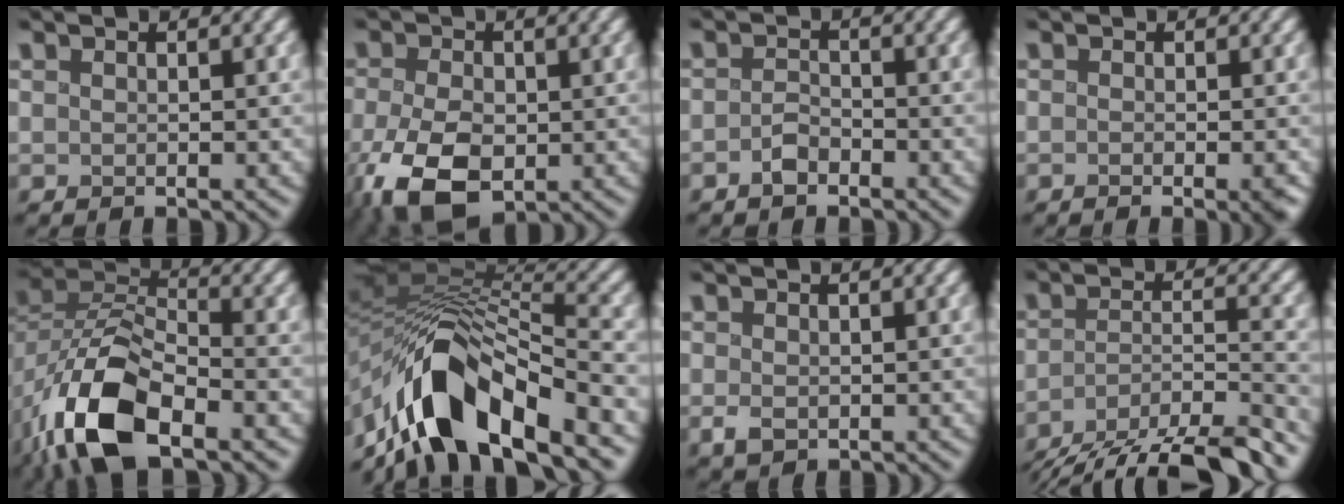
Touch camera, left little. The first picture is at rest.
{"total": 7.9, "force": [-2.7, 4.8, 5.6], "torque": [-0.134, -0.018, -0.053]}
{"total": 1.8, "force": [-1.6, 0.7, 0.6], "torque": [-0.007, 0.002, -0.035]}
{"total": 1.5, "force": [-0.4, 0.3, 1.4], "torque": [-0.010, 0.000, -0.009]}
{"total": 11.0, "force": [-6.1, 5.0, 7.6], "torque": [-0.153, -0.004, -0.123]}
{"total": 11.1, "force": [-7.3, 4.2, 7.3], "torque": [-0.113, 0.013, -0.144]}
{"total": 1.0, "force": [0.0, 0.7, 0.6], "torque": [-0.010, -0.001, 0.001]}
{"total": 10.1, "force": [-8.3, 1.9, 5.4], "torque": [-0.071, -0.002, -0.143]}